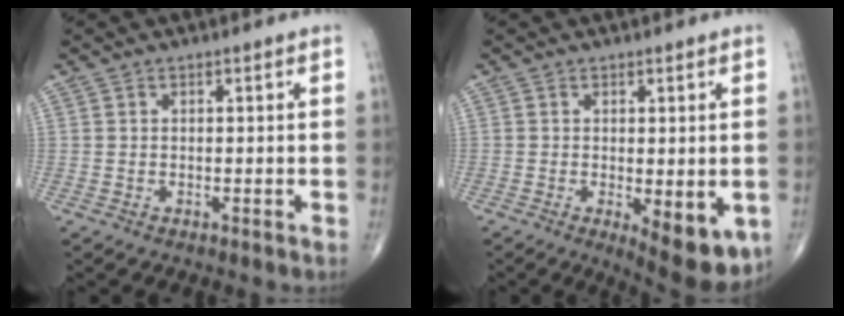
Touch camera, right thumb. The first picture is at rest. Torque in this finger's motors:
{"motor_torque": [-0.08, 0.48, -0.21, -0.17, 0.08]}